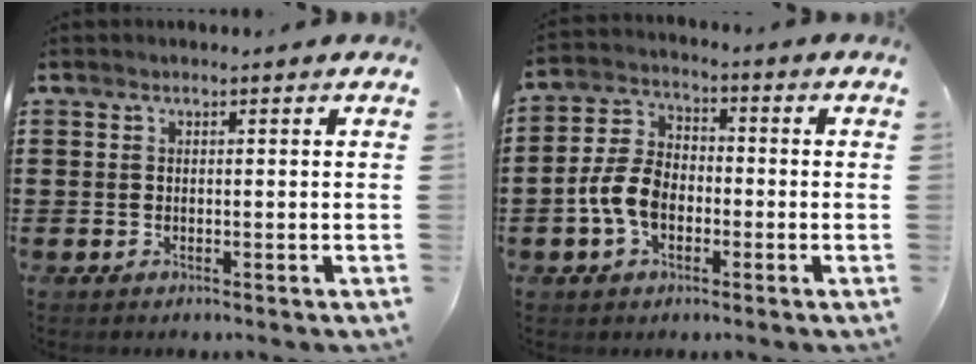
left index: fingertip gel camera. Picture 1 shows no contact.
{"total": 7.2, "force": [-2.3, 4.7, 4.9], "torque": [-0.129, 0.005, -0.052]}